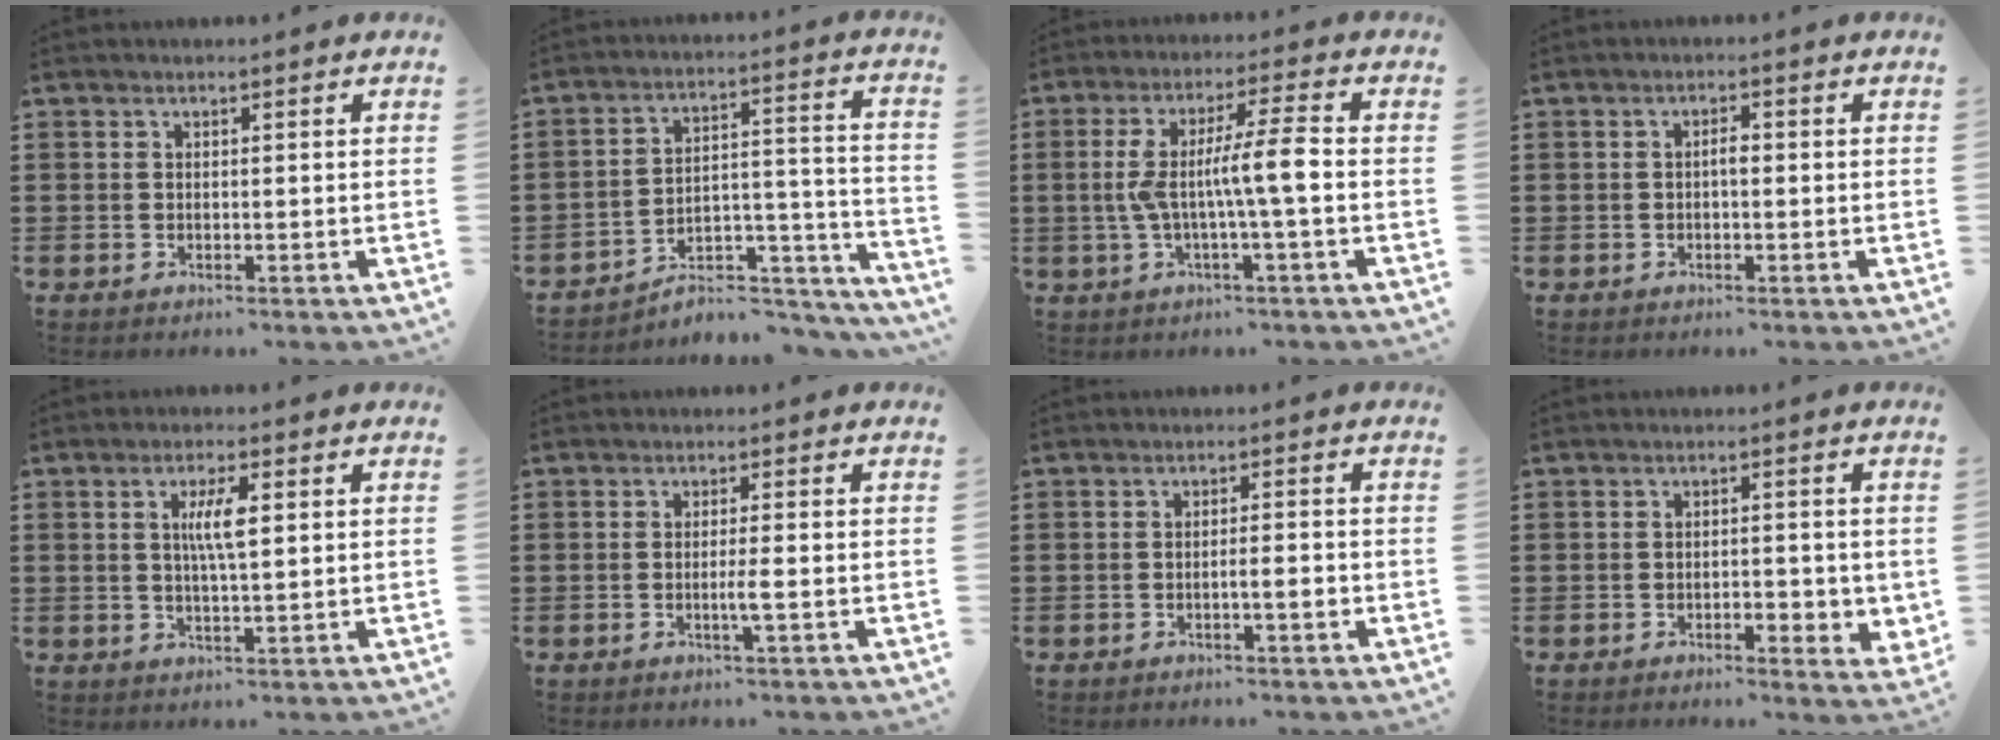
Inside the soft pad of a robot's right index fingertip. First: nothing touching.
{"total": 5.1, "force": [-4.3, 1.9, 1.9], "torque": [-0.032, 0.002, -0.086]}
{"total": 8.5, "force": [-0.9, 0.4, 8.4], "torque": [-0.156, -0.001, -0.023]}
{"total": 1.5, "force": [-0.2, 0.5, 1.4], "torque": [-0.026, 0.001, -0.005]}
{"total": 4.6, "force": [1.0, 1.0, 4.4], "torque": [-0.087, 0.007, 0.013]}
{"total": 2.5, "force": [-0.6, -0.3, 2.4], "torque": [-0.040, -0.007, -0.013]}
{"total": 2.4, "force": [-0.8, 0.3, 2.2], "torque": [-0.038, 0.000, -0.014]}
{"total": 2.6, "force": [-0.7, 1.0, 2.2], "torque": [-0.040, 0.006, -0.013]}